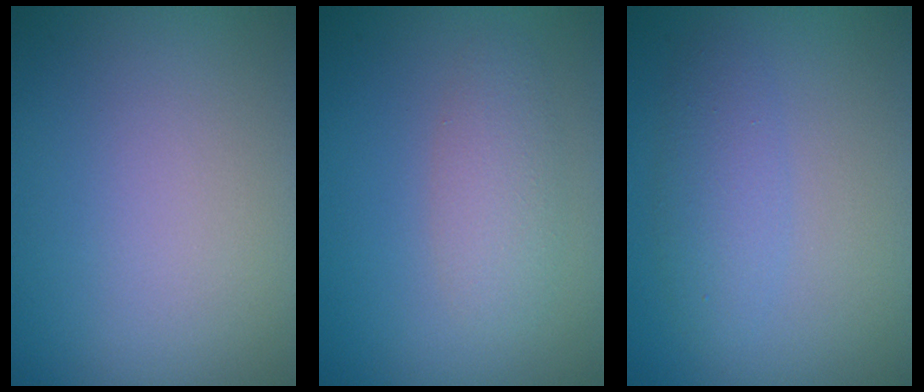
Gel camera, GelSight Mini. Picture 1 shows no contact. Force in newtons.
{"total": 2.5, "press": 2.5, "slide": 0.2}
{"total": 2.4, "press": 2.4, "slide": 0.0}